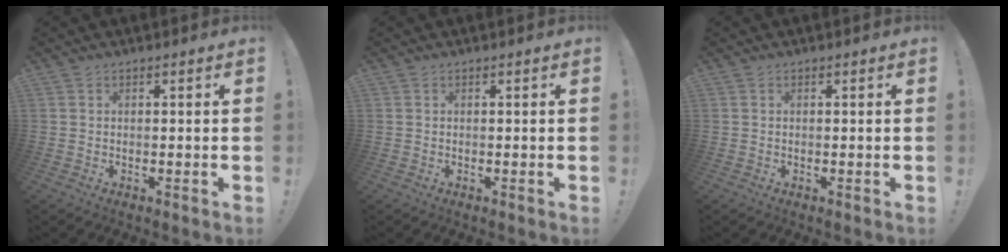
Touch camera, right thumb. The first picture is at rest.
{"total": 0.0}
{"total": 0.0}